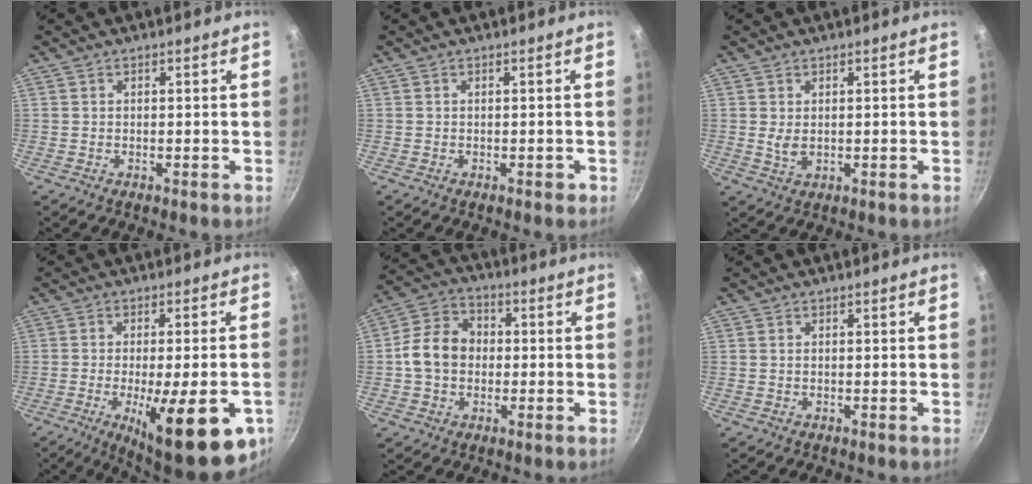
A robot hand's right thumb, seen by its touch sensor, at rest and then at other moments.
{"total": 0.5, "force": [-0.2, 0.3, 0.4], "torque": [0.000, 0.001, -0.002]}
{"total": 2.2, "force": [0.4, 1.3, 1.7], "torque": [-0.030, -0.007, 0.014]}
{"total": 19.1, "force": [-7.3, 6.2, 16.5], "torque": [-0.197, -0.004, -0.085]}
{"total": 10.2, "force": [-0.5, 8.2, 6.0], "torque": [-0.097, 0.031, -0.018]}
{"total": 0.0}